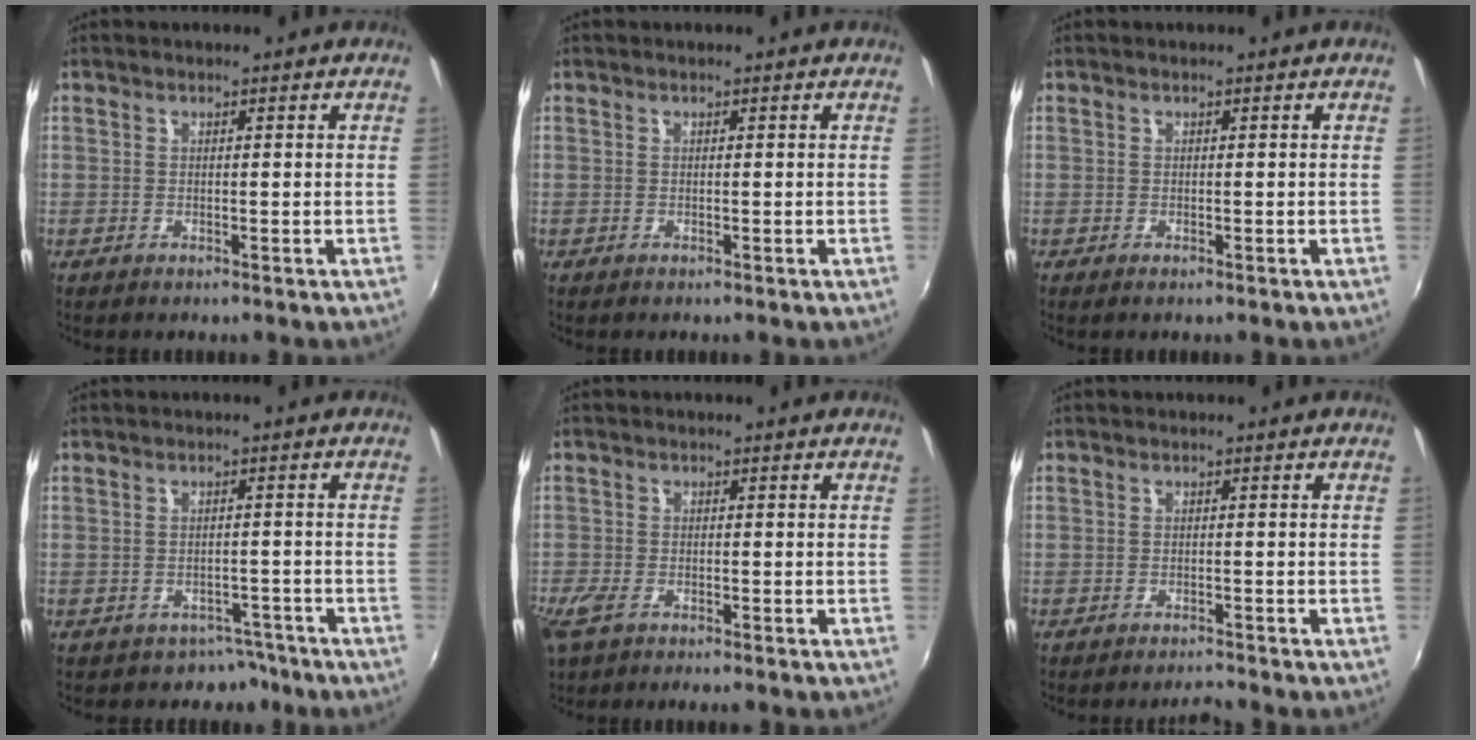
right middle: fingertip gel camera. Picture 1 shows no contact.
{"total": 0.0}
{"total": 0.0}
{"total": 4.1, "force": [-3.1, 2.7, 0.1], "torque": [-0.003, 0.013, -0.040]}
{"total": 4.1, "force": [-2.7, 1.6, 2.6], "torque": [-0.069, -0.012, -0.052]}
{"total": 1.8, "force": [-1.7, -0.1, 0.2], "torque": [-0.011, -0.007, -0.031]}